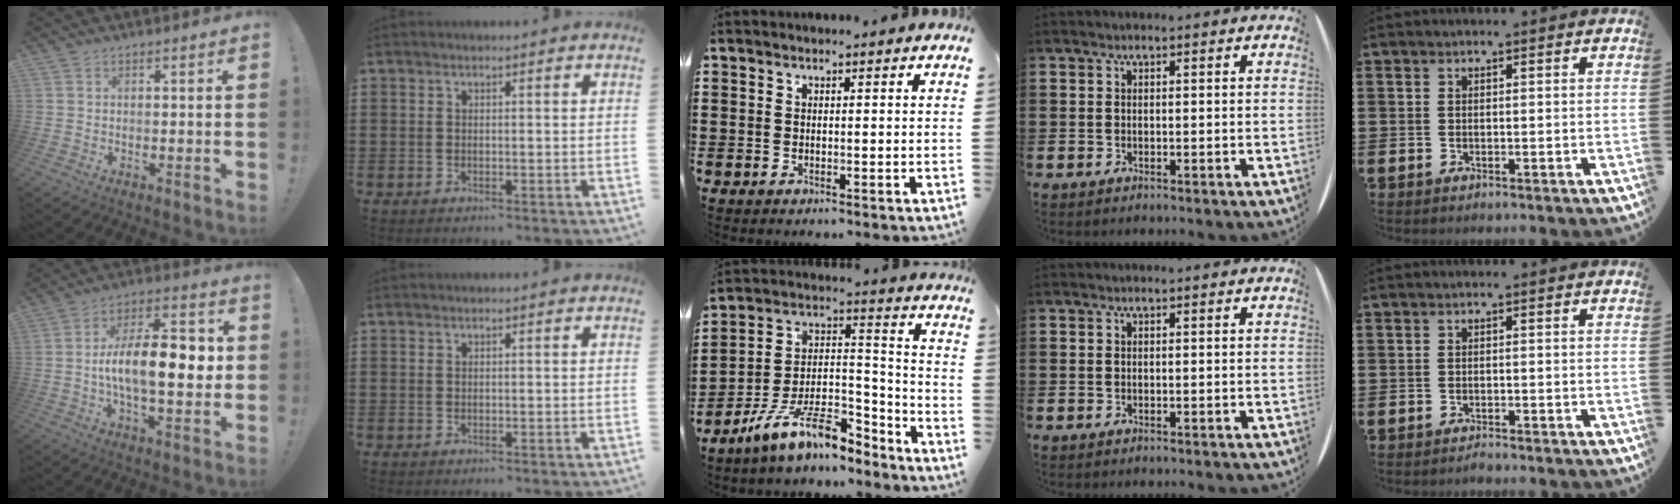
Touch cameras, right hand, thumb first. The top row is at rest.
{"thumb": {"total": 16.3, "force": [-0.9, 7.2, 14.5], "torque": [-0.233, 0.010, -0.022]}, "middle": {"total": 11.6, "force": [-9.4, 3.0, 6.1], "torque": [-0.114, 0.021, -0.184]}, "little": {"total": 0.7, "force": [-0.7, 0.0, 0.1], "torque": [-0.004, -0.003, -0.013]}}